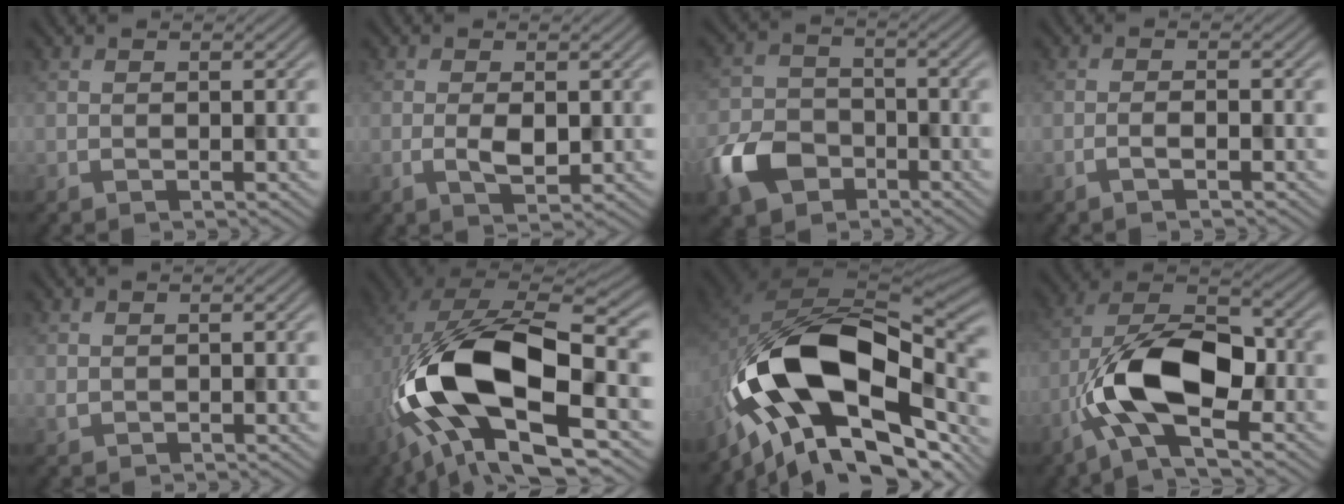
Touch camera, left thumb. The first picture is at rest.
{"total": 2.5, "force": [-0.2, 1.1, 2.2], "torque": [-0.044, -0.003, -0.005]}
{"total": 8.0, "force": [-4.3, 5.5, 3.9], "torque": [-0.098, -0.007, -0.100]}
{"total": 1.2, "force": [-0.8, 0.1, 0.9], "torque": [-0.017, 0.005, -0.018]}
{"total": 0.8, "force": [0.5, 0.5, 0.2], "torque": [-0.010, 0.000, 0.012]}
{"total": 19.4, "force": [-4.2, 9.6, 16.3], "torque": [-0.342, -0.024, -0.062]}
{"total": 17.9, "force": [-5.9, 10.5, 13.2], "torque": [-0.230, -0.002, -0.109]}
{"total": 12.3, "force": [-4.4, 5.7, 10.0], "torque": [-0.205, 0.004, -0.090]}